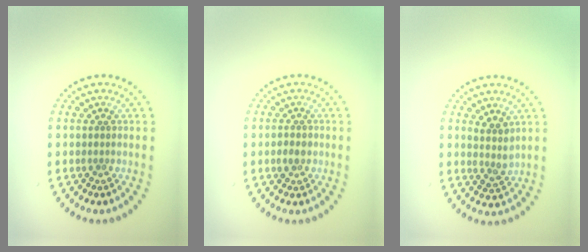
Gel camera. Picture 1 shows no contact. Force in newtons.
{"total": 1.4, "press": 1.3, "slide": 0.4}
{"total": 1.9, "press": 1.6, "slide": 1.0}